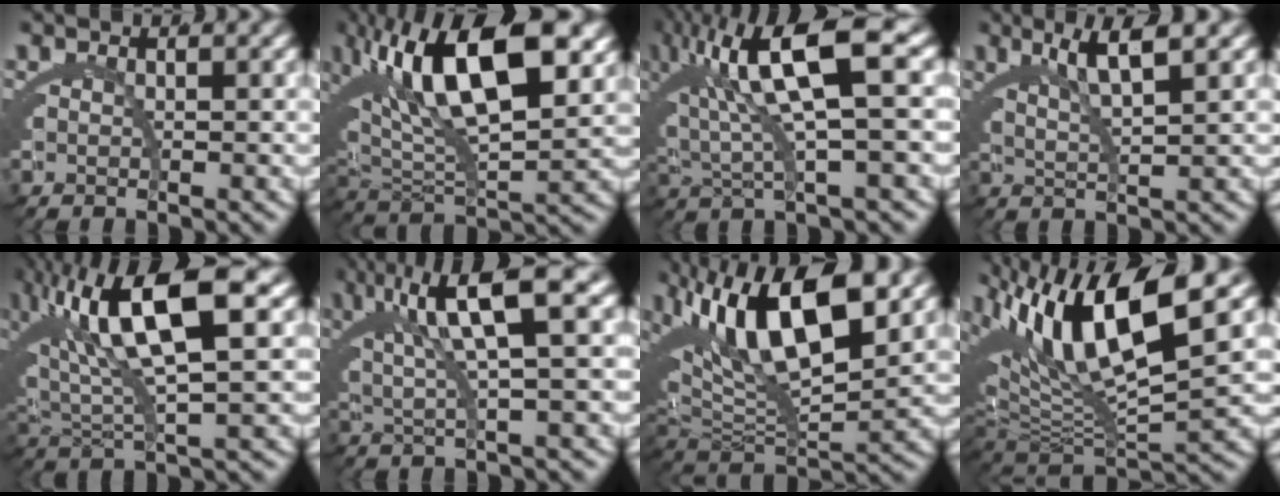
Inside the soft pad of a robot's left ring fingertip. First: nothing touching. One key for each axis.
{"total": 13.8, "fx": 5.5, "fy": 6.0, "fz": 11.1, "tx": -0.200, "ty": 0.025, "tz": 0.088}
{"total": 9.0, "fx": 2.4, "fy": 3.0, "fz": 8.2, "tx": -0.145, "ty": 0.018, "tz": 0.039}
{"total": 4.2, "fx": 3.1, "fy": -0.8, "fz": 2.7, "tx": -0.035, "ty": 0.016, "tz": 0.051}
{"total": 11.8, "fx": 3.6, "fy": 5.2, "fz": 10.0, "tx": -0.181, "ty": 0.020, "tz": 0.059}
{"total": 6.8, "fx": 2.5, "fy": 0.8, "fz": 6.3, "tx": -0.094, "ty": 0.029, "tz": 0.037}
{"total": 12.5, "fx": 4.5, "fy": 6.0, "fz": 10.0, "tx": -0.173, "ty": 0.026, "tz": 0.073}
{"total": 11.9, "fx": 3.0, "fy": 5.9, "fz": 9.8, "tx": -0.172, "ty": 0.016, "tz": 0.049}